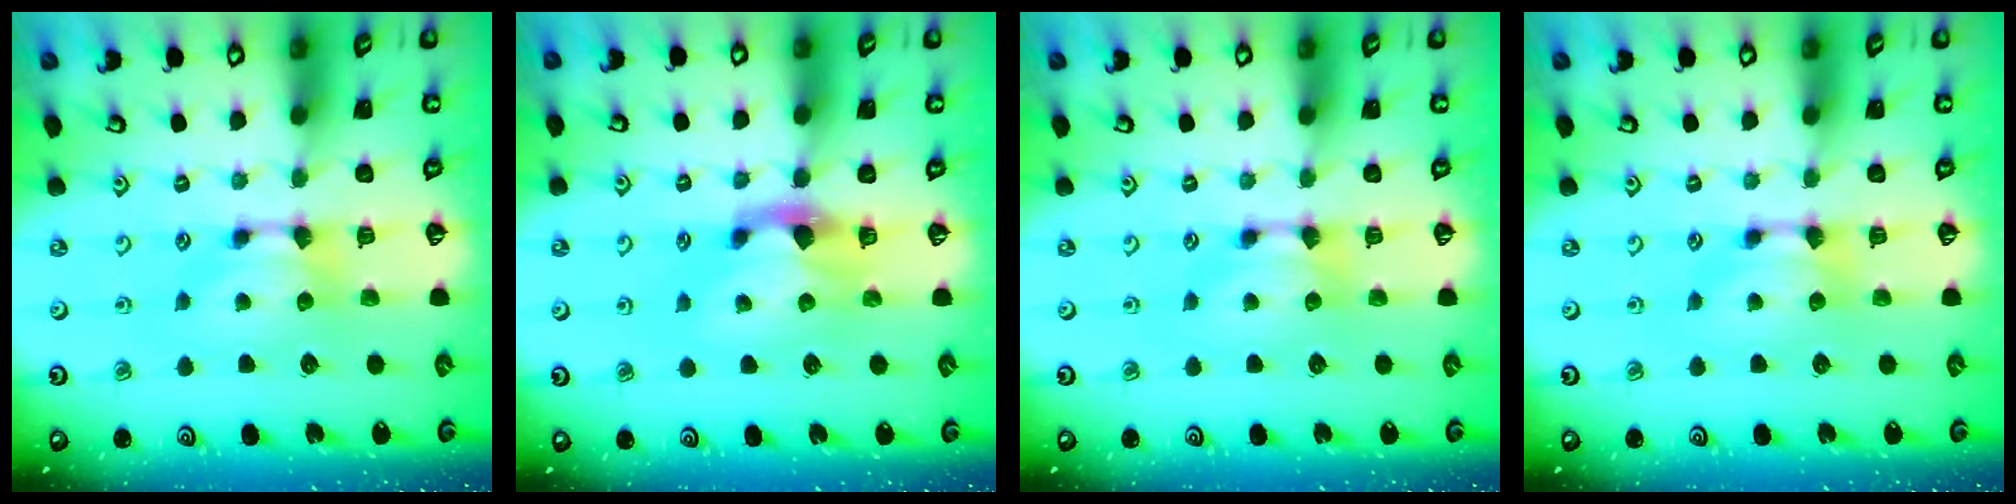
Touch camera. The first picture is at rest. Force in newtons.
{"total": 2.2, "press": 1.8, "slide": 1.3}
{"total": 0.0}
{"total": 0.0}